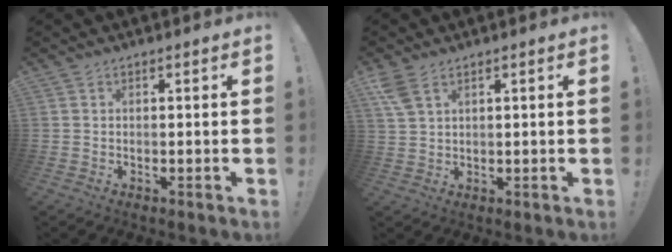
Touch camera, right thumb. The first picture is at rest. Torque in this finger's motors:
{"motor_torque": [-0.19, -0.01, 0.42, 0.58, 0.00]}